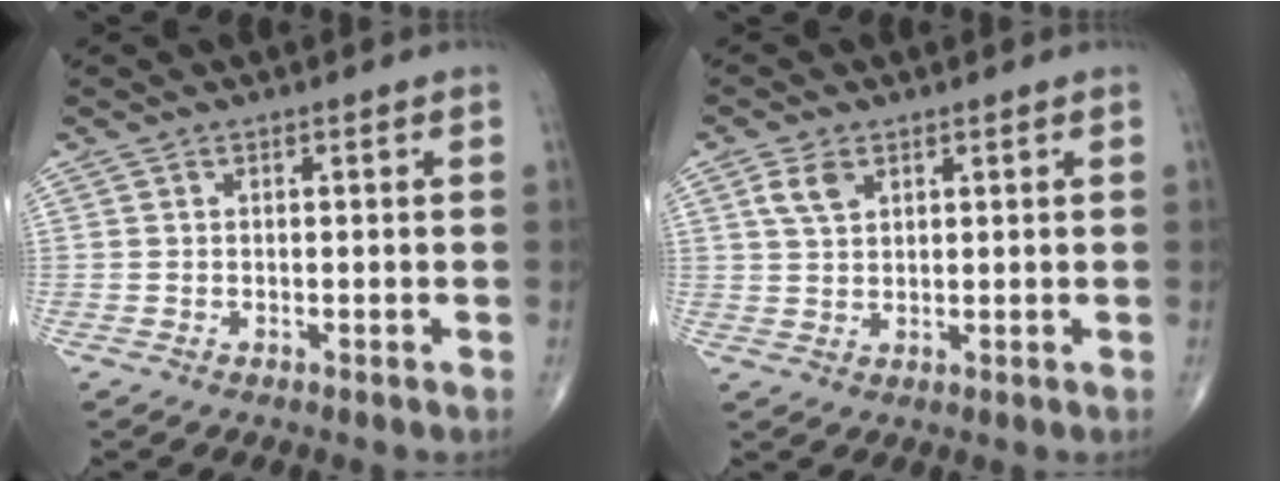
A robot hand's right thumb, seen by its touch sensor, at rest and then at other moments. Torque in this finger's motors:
{"motor_torque": [-0.29, 0.23, 0.38, 0.17, 0.08]}